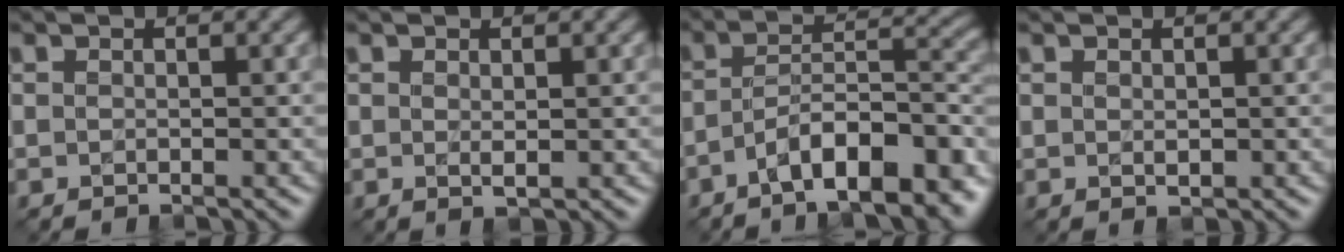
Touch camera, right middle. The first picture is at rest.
{"total": 0.9, "force": [0.7, 0.1, 0.6], "torque": [-0.012, 0.001, 0.012]}
{"total": 10.2, "force": [-5.5, 3.4, 8.0], "torque": [-0.114, 0.010, -0.091]}
{"total": 0.8, "force": [0.6, 0.3, 0.3], "torque": [-0.007, 0.002, 0.012]}